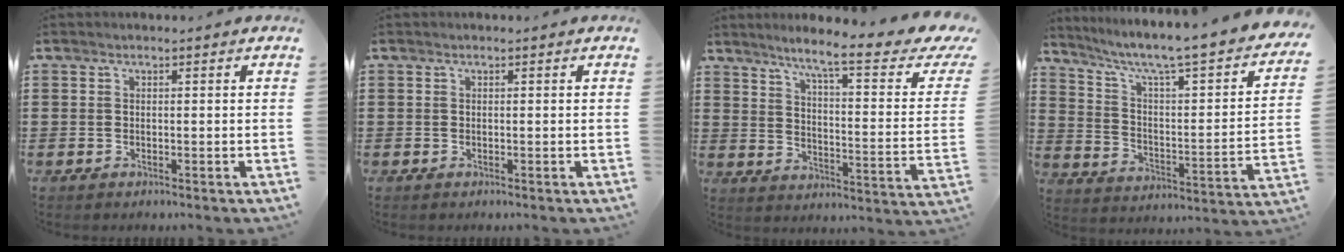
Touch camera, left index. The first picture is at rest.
{"total": 0.0}
{"total": 8.7, "force": [6.2, -0.2, 6.2], "torque": [-0.117, -0.047, 0.089]}
{"total": 5.4, "force": [3.9, 0.3, 3.7], "torque": [-0.091, -0.044, 0.054]}